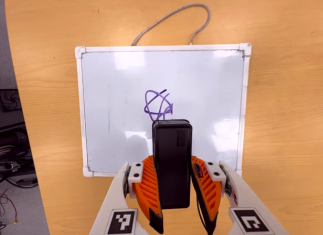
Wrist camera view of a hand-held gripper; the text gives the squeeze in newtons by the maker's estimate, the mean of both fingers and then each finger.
{"total": 5.8, "left": 4.8, "right": 6.9}